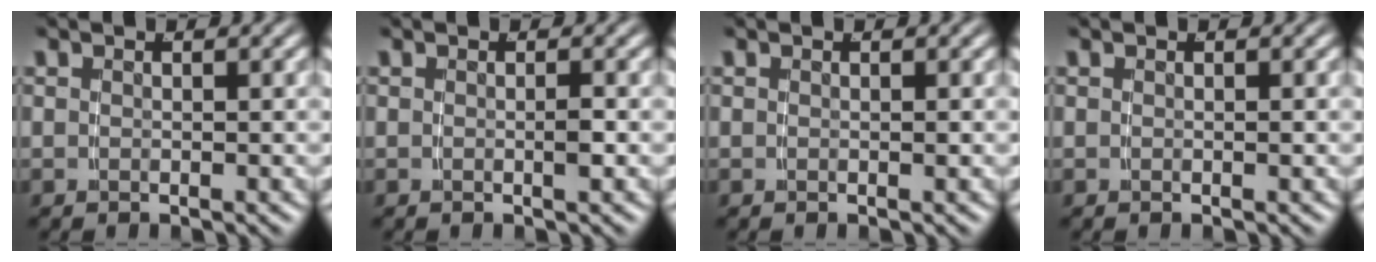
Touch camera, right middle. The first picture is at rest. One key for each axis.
{"total": 0.6, "fx": -0.2, "fy": 0.0, "fz": 0.6, "tx": -0.006, "ty": 0.002, "tz": -0.005}
{"total": 0.0}
{"total": 0.0}